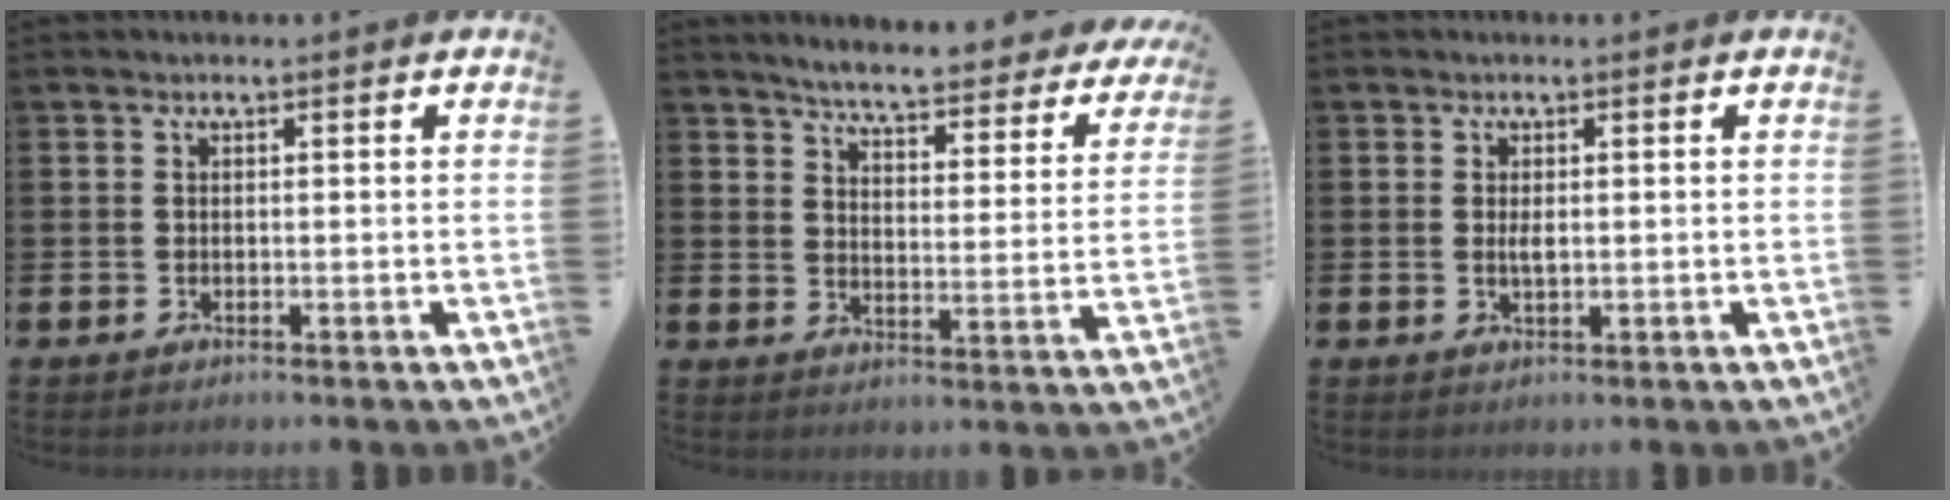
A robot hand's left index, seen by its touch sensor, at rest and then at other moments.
{"total": 5.2, "force": [5.0, 0.2, 1.4], "torque": [-0.043, -0.047, 0.077]}
{"total": 1.4, "force": [0.2, 0.5, 1.3], "torque": [-0.020, 0.001, 0.001]}